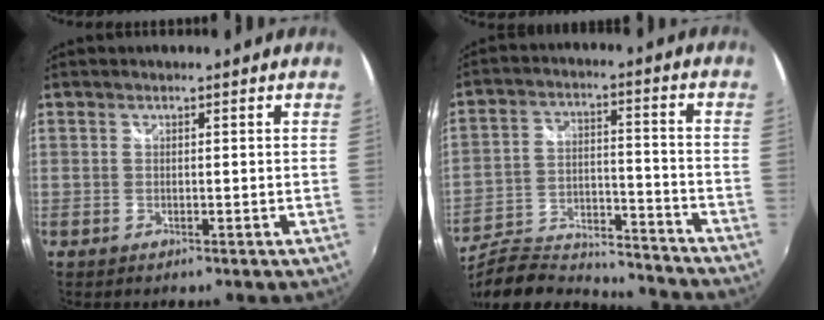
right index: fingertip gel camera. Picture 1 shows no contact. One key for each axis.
{"total": 22.4, "fx": -18.9, "fy": 6.7, "fz": 10.1, "tx": -0.195, "ty": -0.018, "tz": -0.279}